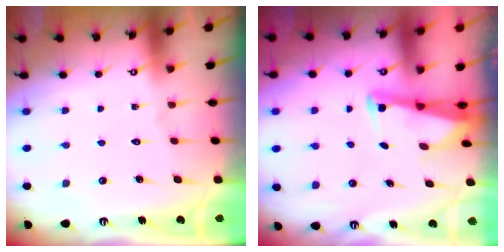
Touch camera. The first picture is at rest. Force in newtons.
{"total": 2.3, "press": 2.3, "slide": 0.2}